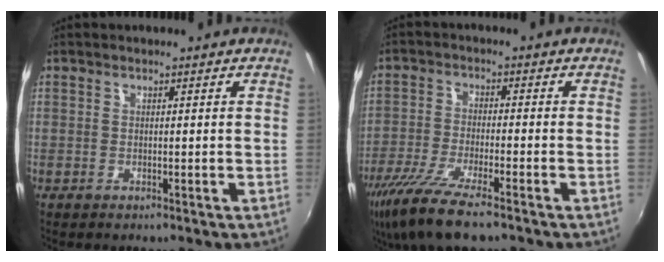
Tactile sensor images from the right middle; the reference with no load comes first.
{"total": 11.3, "force": [-8.2, 1.7, 7.6], "torque": [-0.172, -0.038, -0.154]}